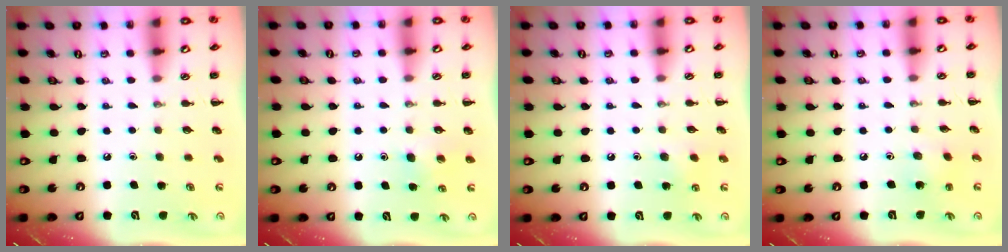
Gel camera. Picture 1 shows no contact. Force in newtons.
{"total": 5.4, "press": 5.2, "slide": 1.5}
{"total": 5.4, "press": 5.1, "slide": 1.7}
{"total": 2.1, "press": 2.0, "slide": 0.6}